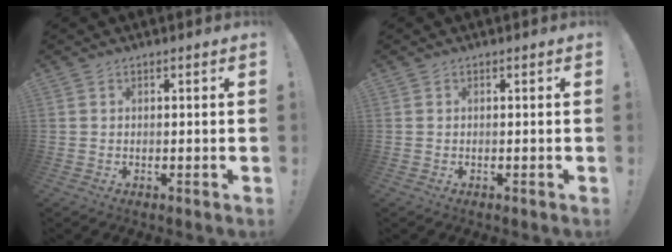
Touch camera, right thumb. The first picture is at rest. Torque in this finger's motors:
{"motor_torque": [-0.01, 0.00, -0.03, 0.02, 0.00]}